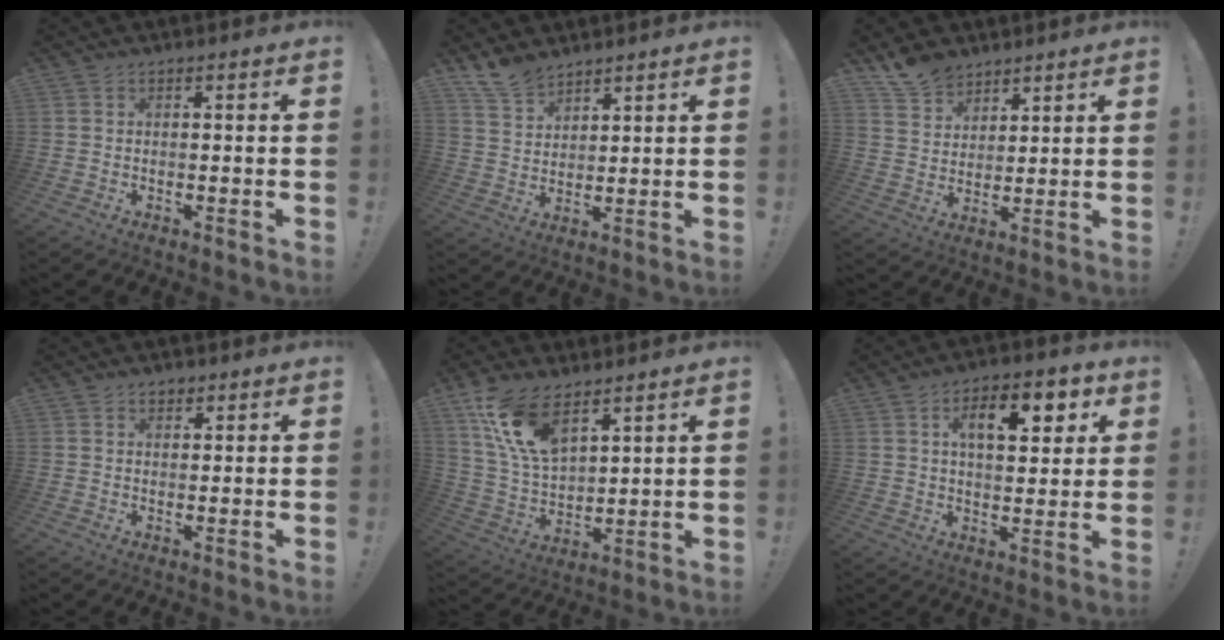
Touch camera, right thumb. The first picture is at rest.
{"total": 8.1, "force": [6.9, 3.7, 2.1], "torque": [-0.036, -0.045, 0.133]}
{"total": 9.1, "force": [7.2, 5.3, 1.6], "torque": [-0.028, -0.050, 0.143]}
{"total": 2.3, "force": [1.6, 1.5, 0.7], "torque": [0.001, -0.008, 0.026]}
{"total": 15.4, "force": [9.8, 7.4, 9.3], "torque": [-0.208, -0.047, 0.187]}
{"total": 11.7, "force": [4.5, 6.0, 9.0], "torque": [-0.121, -0.004, 0.069]}